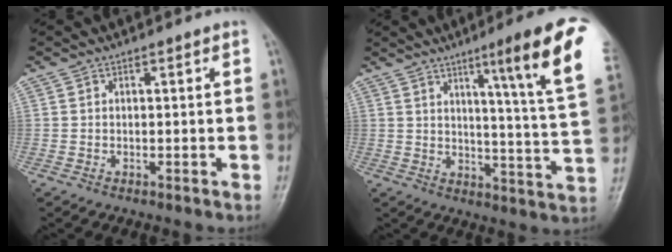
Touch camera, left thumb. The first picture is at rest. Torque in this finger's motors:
{"motor_torque": [1.32, -0.11, 1.59, -1.18, 0.13]}